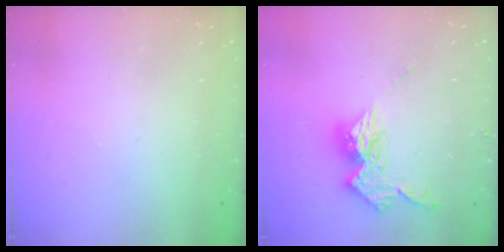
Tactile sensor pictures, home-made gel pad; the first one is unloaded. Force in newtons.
{"total": 12.8, "press": 12.7, "slide": 1.1}